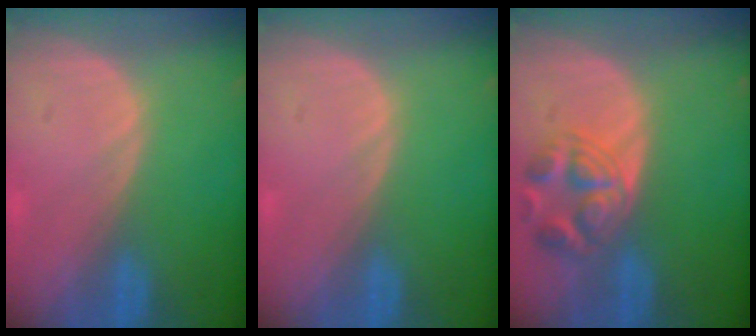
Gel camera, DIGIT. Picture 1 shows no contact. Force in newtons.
{"total": 0.0}
{"total": 6.0, "press": 6.0, "slide": 0.4}